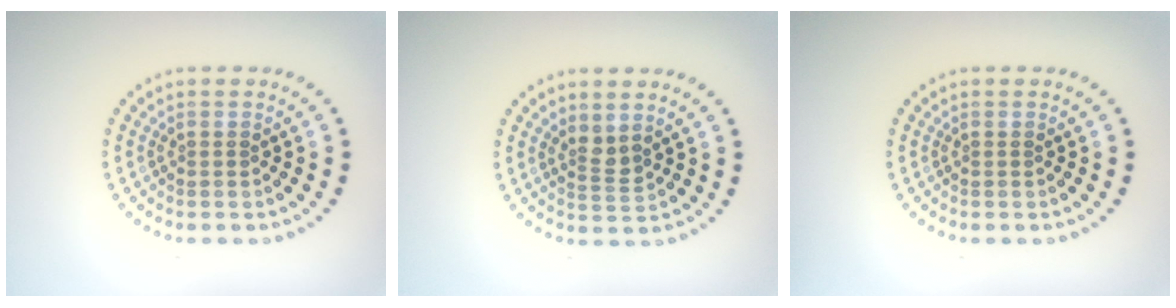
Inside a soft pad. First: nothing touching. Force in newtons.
{"total": 1.7, "press": 1.4, "slide": 1.1}
{"total": 0.0}